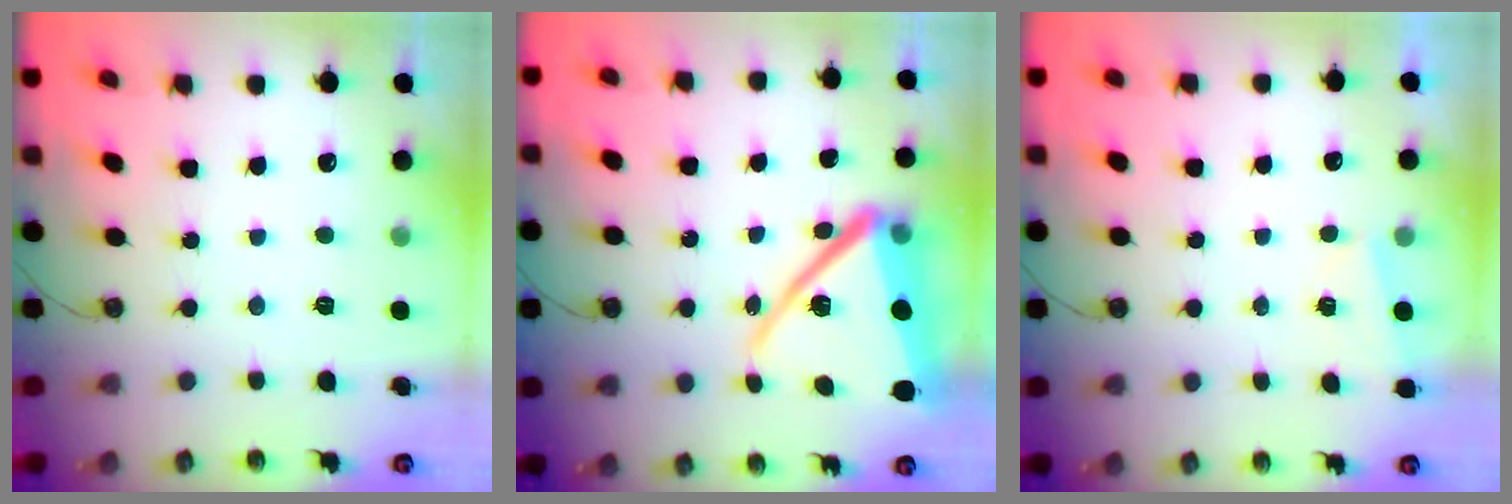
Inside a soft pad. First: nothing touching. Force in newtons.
{"total": 19.6, "press": 19.5, "slide": 1.4}
{"total": 2.6, "press": 1.3, "slide": 2.2}